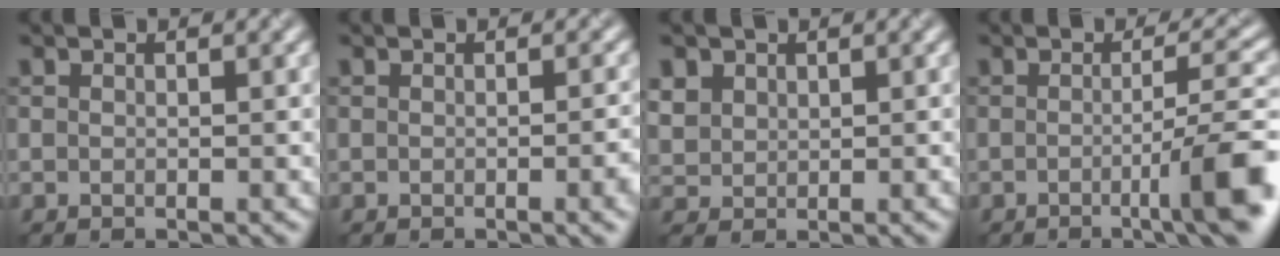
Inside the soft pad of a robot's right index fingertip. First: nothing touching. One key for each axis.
{"total": 3.0, "fx": -0.5, "fy": 1.1, "fz": 2.7, "tx": -0.005, "ty": 0.014, "tz": -0.002}
{"total": 1.6, "fx": 0.8, "fy": 1.4, "fz": 0.2, "tx": -0.013, "ty": 0.004, "tz": 0.034}
{"total": 7.1, "fx": -2.0, "fy": 1.2, "fz": 6.7, "tx": -0.084, "ty": 0.005, "tz": -0.026}